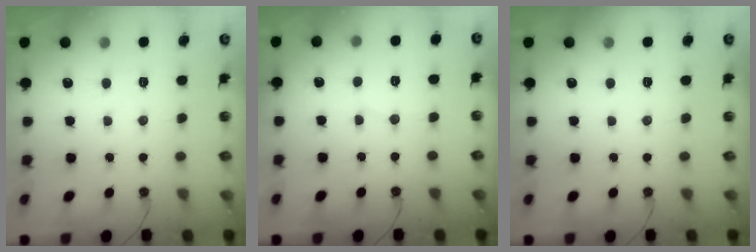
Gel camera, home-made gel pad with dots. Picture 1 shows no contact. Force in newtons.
{"total": 2.5, "press": 2.5, "slide": 0.3}
{"total": 0.0}